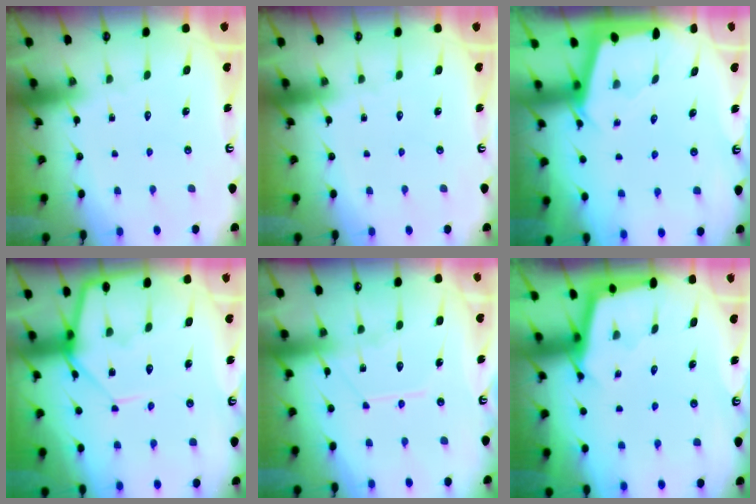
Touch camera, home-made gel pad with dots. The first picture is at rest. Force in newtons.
{"total": 0.0}
{"total": 2.0, "press": 2.0, "slide": 0.3}
{"total": 10.4, "press": 10.4, "slide": 0.8}
{"total": 9.1, "press": 9.1, "slide": 0.8}
{"total": 2.5, "press": 2.5, "slide": 0.2}